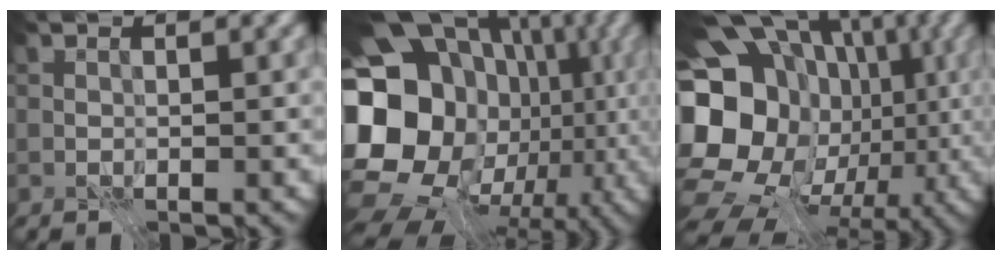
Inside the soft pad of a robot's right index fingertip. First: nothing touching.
{"total": 22.8, "force": [-2.1, 19.4, 11.9], "torque": [-0.259, 0.014, -0.059]}
{"total": 24.0, "force": [-1.1, 21.4, 10.8], "torque": [-0.254, 0.019, -0.030]}